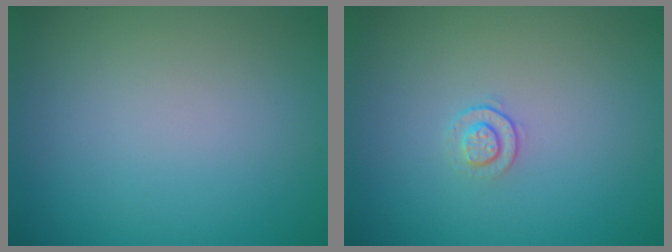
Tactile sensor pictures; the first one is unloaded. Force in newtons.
{"total": 1.1, "press": 0.7, "slide": 0.9}